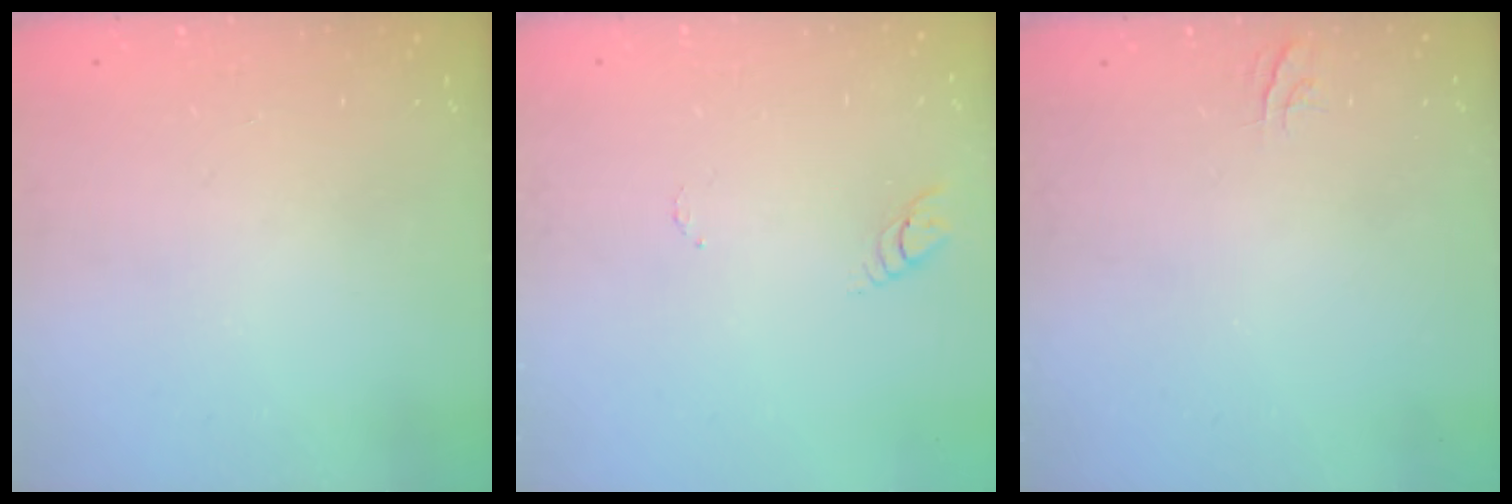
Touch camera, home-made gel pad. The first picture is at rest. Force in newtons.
{"total": 2.9, "press": 2.9, "slide": 0.4}
{"total": 3.7, "press": 3.7, "slide": 0.3}